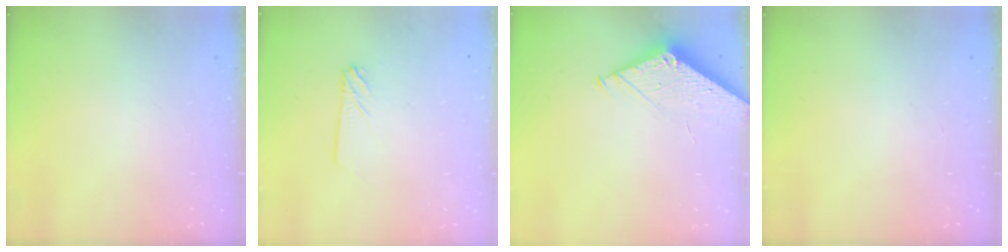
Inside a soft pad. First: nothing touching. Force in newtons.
{"total": 2.9, "press": 2.9, "slide": 0.3}
{"total": 4.7, "press": 4.7, "slide": 0.5}
{"total": 0.0}